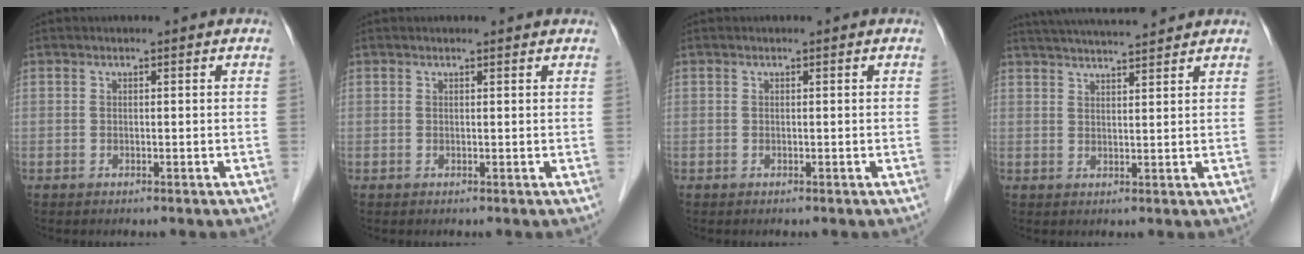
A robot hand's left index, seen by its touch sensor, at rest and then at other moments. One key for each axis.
{"total": 1.5, "fx": 1.5, "fy": 0.2, "fz": 0.3, "tx": -0.012, "ty": 0.010, "tz": 0.015}
{"total": 0.0}
{"total": 10.3, "fx": 9.6, "fy": 0.3, "fz": 3.9, "tx": -0.068, "ty": 0.027, "tz": 0.141}